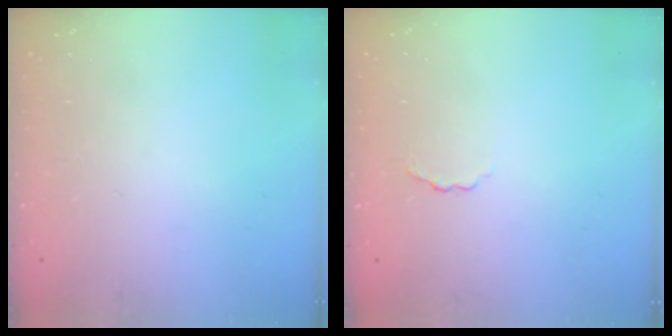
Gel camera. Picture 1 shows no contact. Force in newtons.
{"total": 1.7, "press": 1.6, "slide": 0.5}